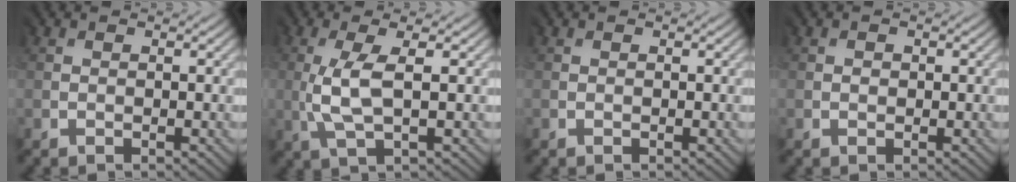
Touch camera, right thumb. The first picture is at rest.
{"total": 4.2, "force": [0.1, 1.1, 4.1], "torque": [-0.101, 0.005, 0.003]}
{"total": 0.0}
{"total": 0.7, "force": [0.3, 0.6, -0.1], "torque": [0.004, -0.001, 0.008]}